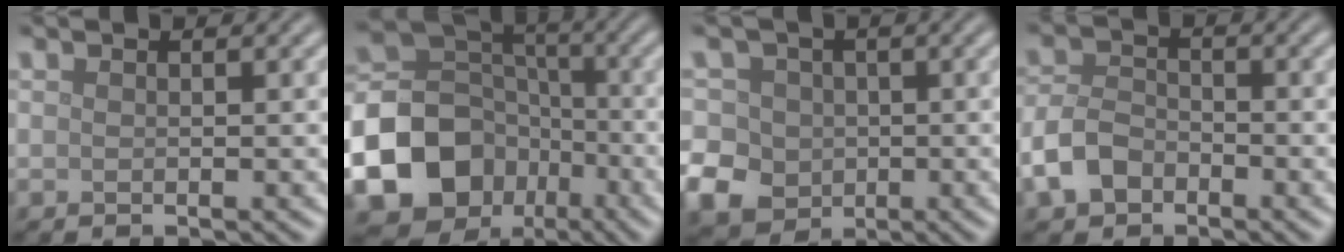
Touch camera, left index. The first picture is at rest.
{"total": 17.8, "force": [-7.6, 14.8, 6.2], "torque": [-0.148, -0.041, -0.149]}
{"total": 9.5, "force": [-2.3, 8.6, 3.4], "torque": [-0.076, 0.002, -0.072]}
{"total": 3.7, "force": [-2.1, 2.5, 1.9], "torque": [-0.038, 0.002, -0.051]}